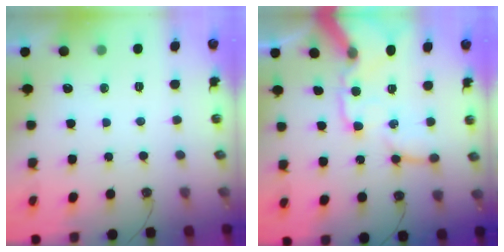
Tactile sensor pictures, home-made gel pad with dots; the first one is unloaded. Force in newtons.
{"total": 19.7, "press": 19.4, "slide": 3.1}